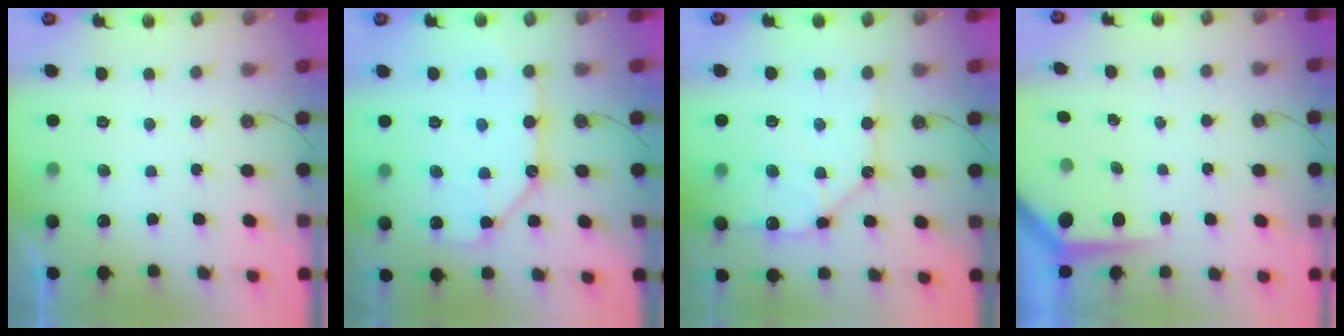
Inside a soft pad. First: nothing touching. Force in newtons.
{"total": 13.0, "press": 12.9, "slide": 1.5}
{"total": 12.2, "press": 12.1, "slide": 1.6}
{"total": 3.9, "press": 3.9, "slide": 0.2}